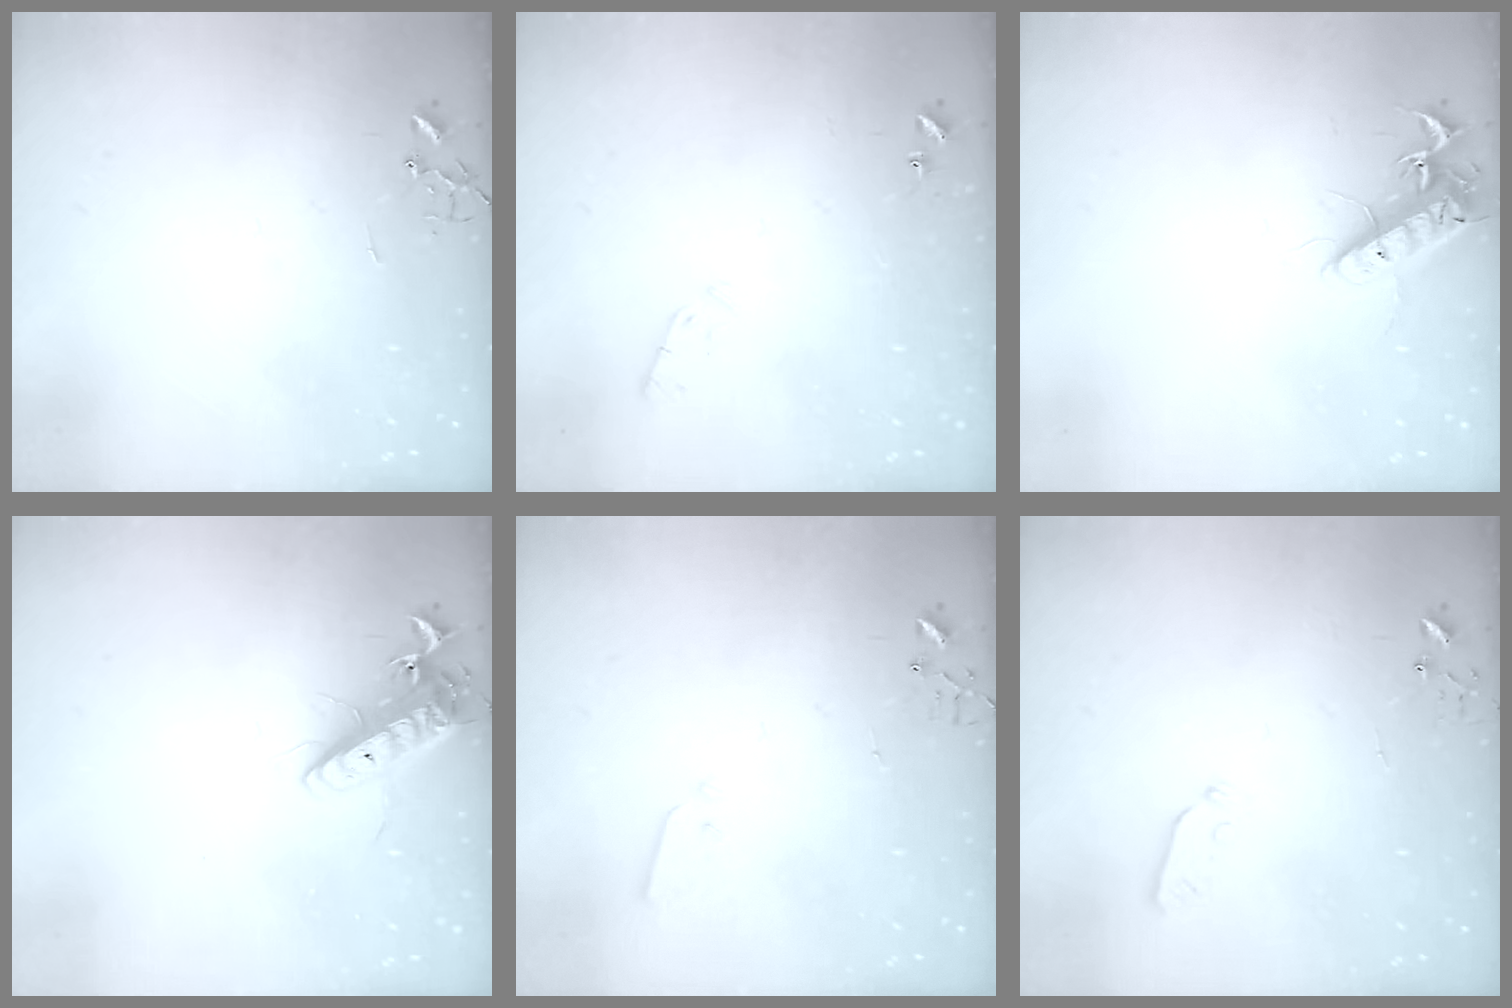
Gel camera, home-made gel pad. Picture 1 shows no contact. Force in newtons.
{"total": 4.5, "press": 4.5, "slide": 0.4}
{"total": 14.2, "press": 14.2, "slide": 1.4}
{"total": 13.6, "press": 13.4, "slide": 2.3}
{"total": 3.0, "press": 2.9, "slide": 0.7}
{"total": 3.9, "press": 3.8, "slide": 0.8}